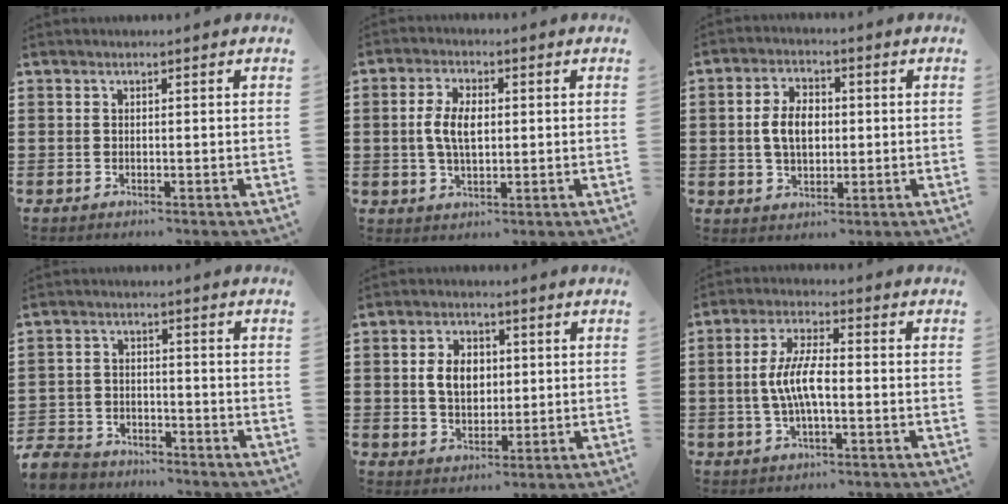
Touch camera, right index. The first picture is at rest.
{"total": 5.7, "force": [0.2, 2.8, 5.0], "torque": [-0.112, 0.005, -0.004]}
{"total": 5.8, "force": [0.0, 3.6, 4.5], "torque": [-0.098, 0.004, -0.008]}
{"total": 5.4, "force": [-5.3, 1.2, 0.4], "torque": [-0.023, 0.003, -0.111]}
{"total": 5.5, "force": [0.6, 3.8, 3.9], "torque": [-0.085, 0.009, 0.003]}
{"total": 7.1, "force": [-0.7, 2.2, 6.7], "torque": [-0.145, -0.004, -0.021]}